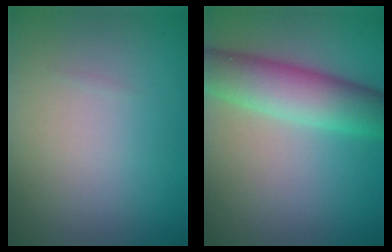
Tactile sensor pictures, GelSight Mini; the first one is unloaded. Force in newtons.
{"total": 6.9, "press": 6.9, "slide": 0.2}